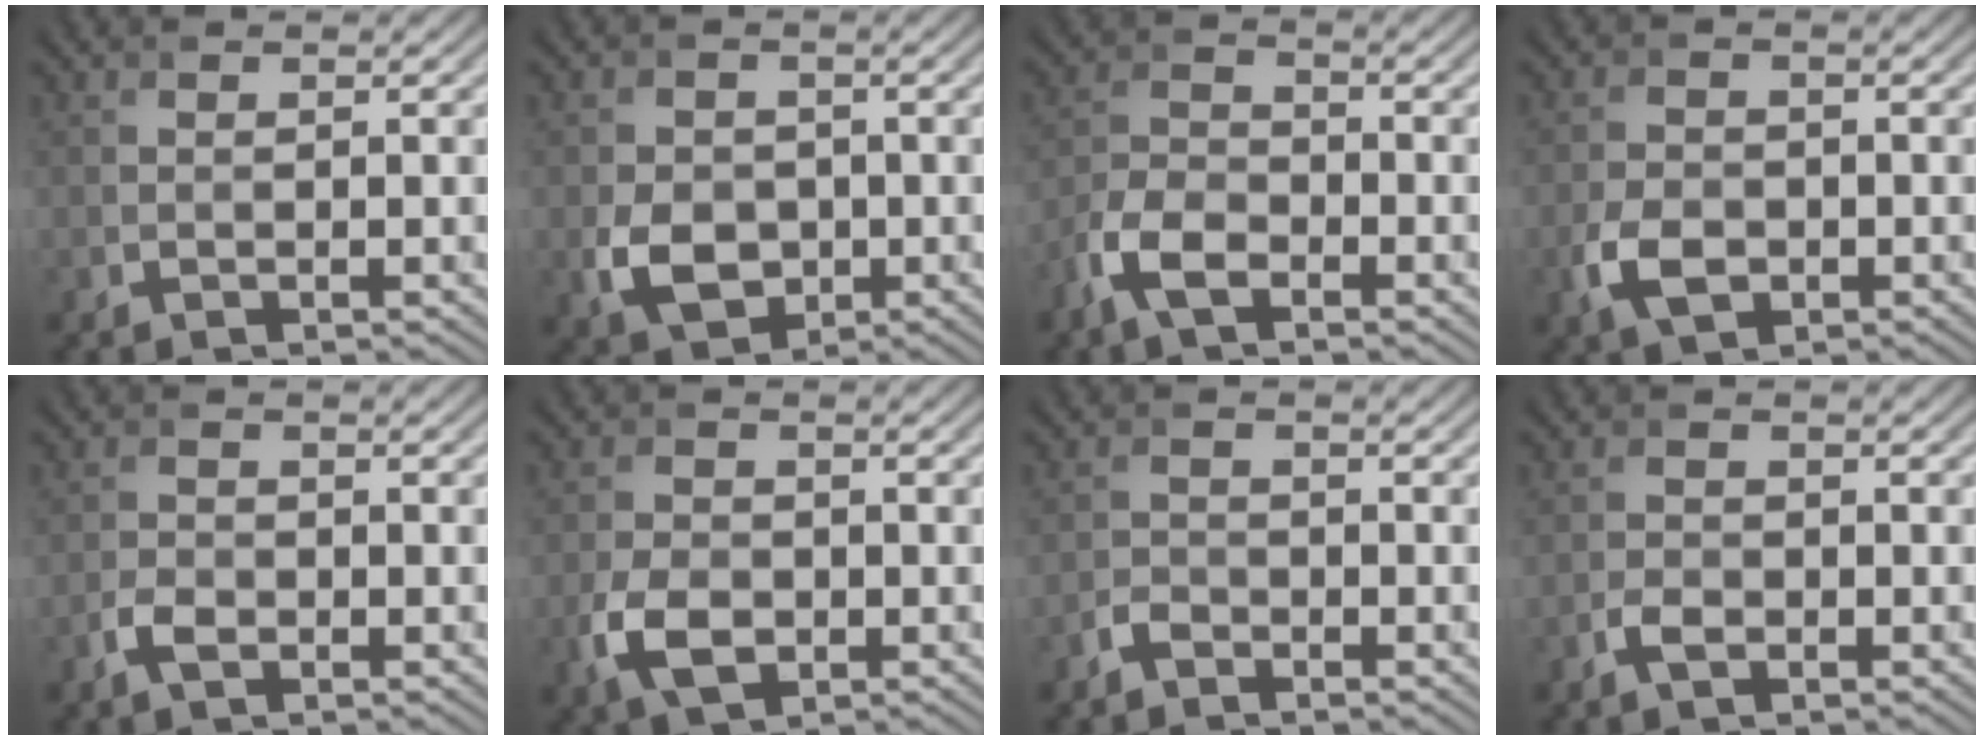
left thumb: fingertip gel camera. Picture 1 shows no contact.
{"total": 5.4, "force": [-1.2, 4.2, 3.2], "torque": [-0.070, -0.012, -0.023]}
{"total": 5.7, "force": [-3.4, 2.8, 3.6], "torque": [-0.082, -0.002, -0.081]}
{"total": 4.3, "force": [-1.7, 2.9, 2.7], "torque": [-0.066, -0.007, -0.037]}
{"total": 2.2, "force": [-1.2, 1.3, 1.4], "torque": [-0.031, 0.000, -0.028]}
{"total": 5.1, "force": [-1.9, 3.3, 3.4], "torque": [-0.077, -0.009, -0.041]}
{"total": 1.8, "force": [-1.4, 0.9, 0.6], "torque": [-0.011, 0.004, -0.033]}
{"total": 1.8, "force": [-1.0, 1.0, 1.1], "torque": [-0.024, 0.000, -0.023]}